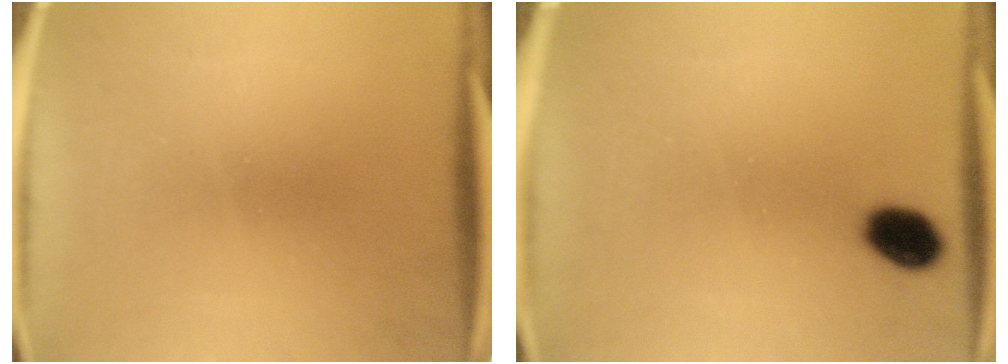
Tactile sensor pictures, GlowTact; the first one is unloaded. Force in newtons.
{"total": 5.3}